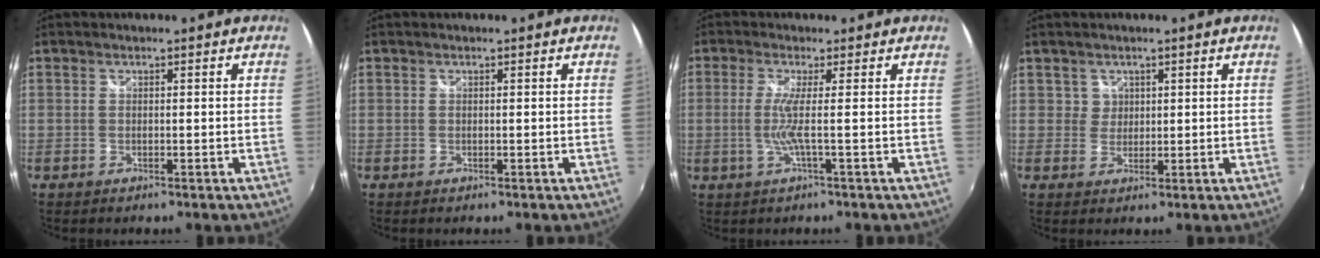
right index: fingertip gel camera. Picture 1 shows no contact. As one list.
[{"total": 0.0}, {"total": 3.6, "force": [-0.4, -1.2, 3.3], "torque": [-0.075, -0.008, -0.009]}, {"total": 2.3, "force": [1.0, 2.1, -0.4], "torque": [0.017, 0.009, 0.014]}]